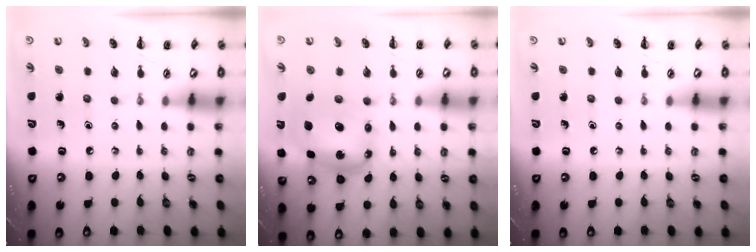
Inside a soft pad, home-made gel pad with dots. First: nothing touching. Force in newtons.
{"total": 6.4, "press": 6.3, "slide": 1.3}
{"total": 0.0}